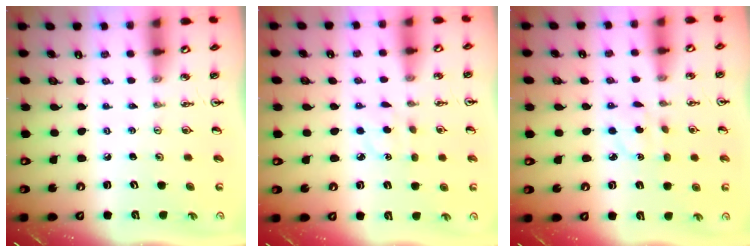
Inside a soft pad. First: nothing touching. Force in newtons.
{"total": 3.2, "press": 3.2, "slide": 0.6}
{"total": 3.6, "press": 3.5, "slide": 0.7}